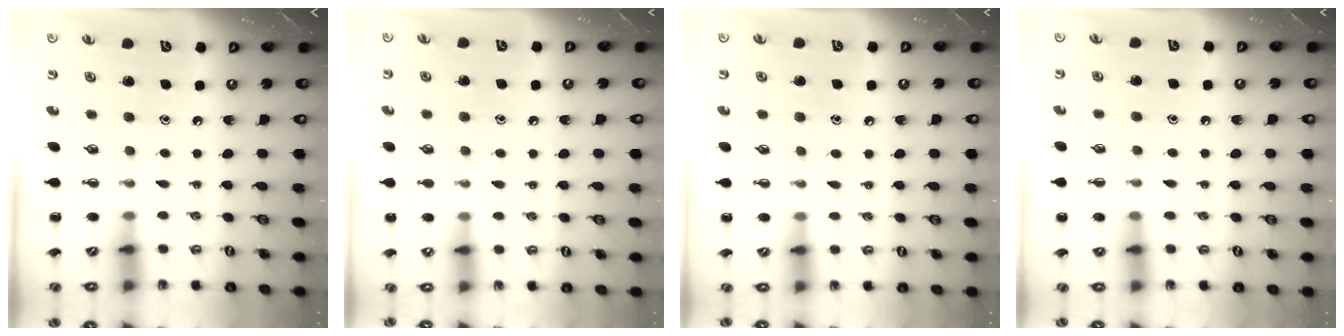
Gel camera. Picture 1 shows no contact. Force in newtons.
{"total": 5.8, "press": 5.5, "slide": 1.7}
{"total": 6.2, "press": 5.9, "slide": 1.8}
{"total": 7.3, "press": 6.9, "slide": 2.5}